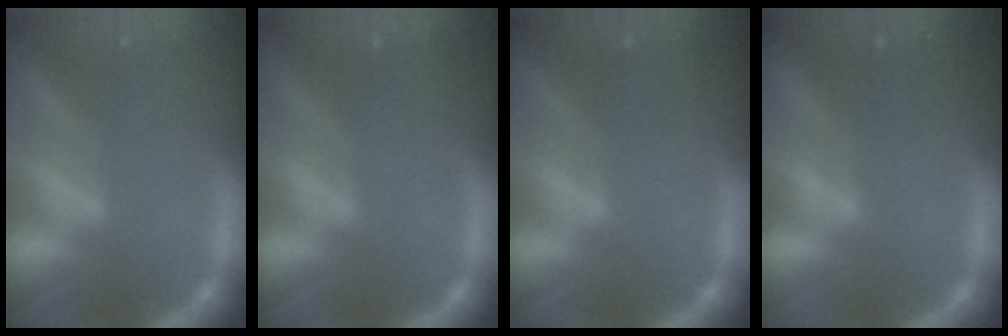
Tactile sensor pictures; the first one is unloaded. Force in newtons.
{"total": 0.0}
{"total": 0.9}
{"total": 1.5}